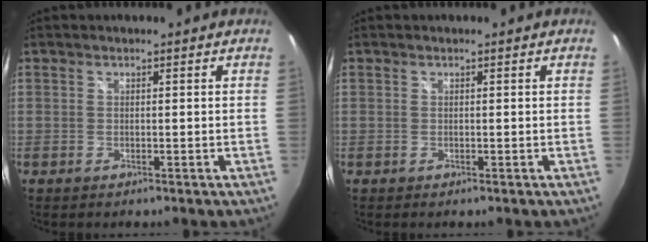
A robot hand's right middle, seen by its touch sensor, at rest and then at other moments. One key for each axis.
{"total": 0.0}